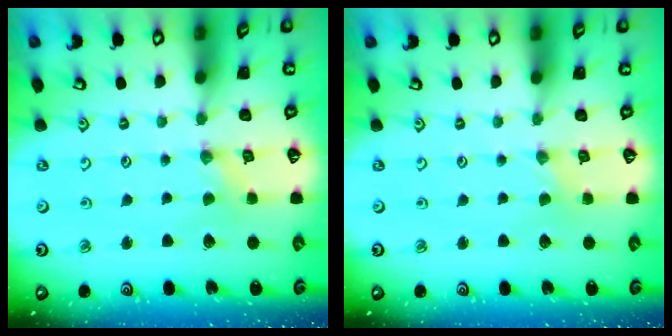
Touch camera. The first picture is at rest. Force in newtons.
{"total": 0.0}